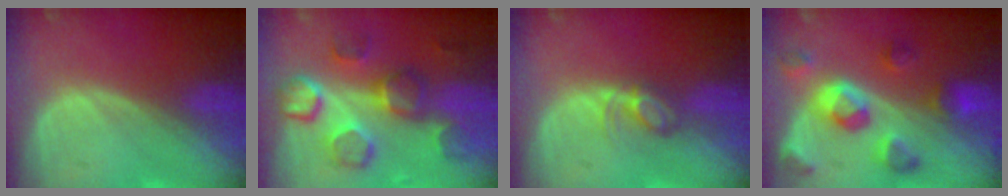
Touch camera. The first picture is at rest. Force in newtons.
{"total": 9.0, "press": 9.0, "slide": 0.3}
{"total": 3.3, "press": 3.3, "slide": 0.2}
{"total": 9.0, "press": 8.3, "slide": 3.4}